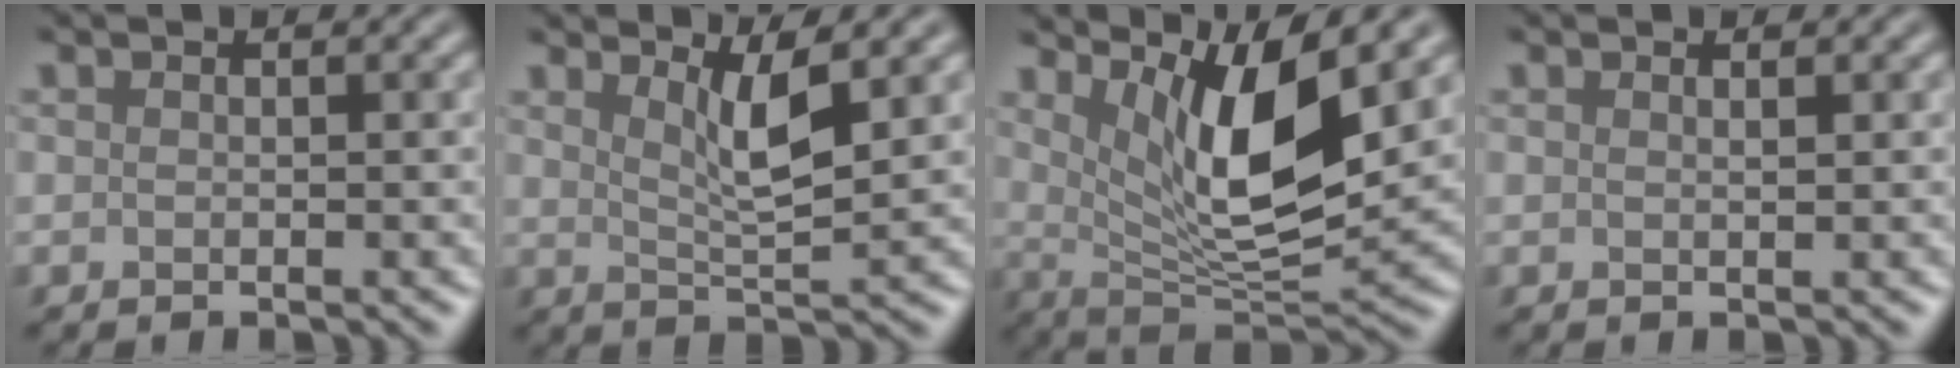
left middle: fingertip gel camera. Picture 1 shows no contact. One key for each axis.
{"total": 3.8, "fx": 1.8, "fy": 0.8, "fz": 3.3, "tx": -0.054, "ty": -0.008, "tz": 0.035}
{"total": 8.5, "fx": 3.6, "fy": 2.3, "fz": 7.4, "tx": -0.123, "ty": -0.021, "tz": 0.068}
{"total": 0.6, "fx": 0.4, "fy": 0.2, "fz": 0.4, "tx": 0.000, "ty": 0.000, "tz": 0.006}